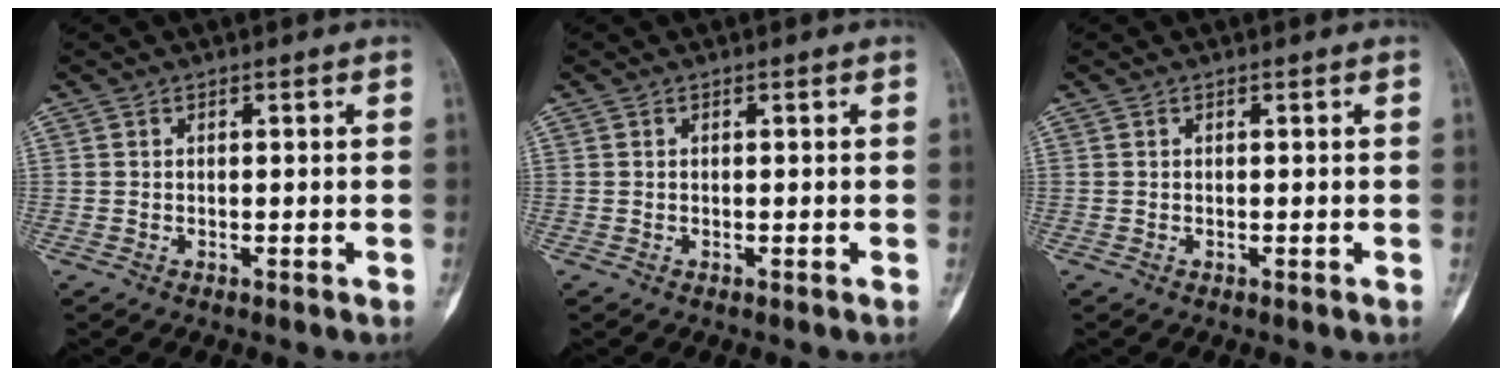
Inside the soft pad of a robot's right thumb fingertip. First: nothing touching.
{"total": 0.0}
{"total": 0.0}